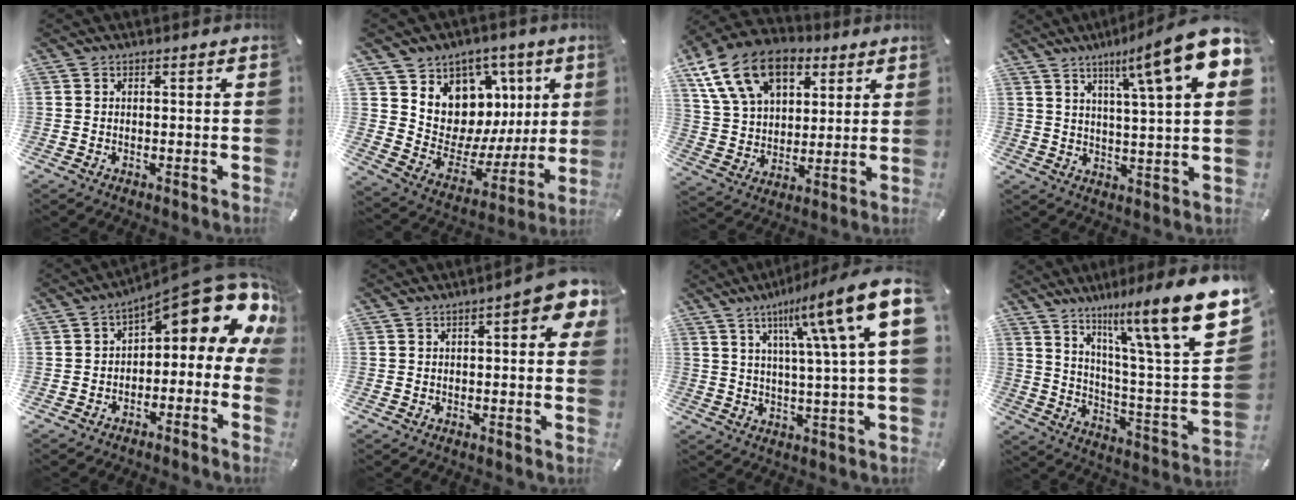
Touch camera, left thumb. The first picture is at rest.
{"total": 9.9, "force": [4.6, 8.6, 1.4], "torque": [-0.014, -0.078, 0.092]}
{"total": 17.3, "force": [9.0, 11.2, 9.5], "torque": [-0.203, -0.028, 0.166]}
{"total": 15.6, "force": [8.7, 1.2, 12.9], "torque": [-0.195, -0.056, 0.124]}
{"total": 14.1, "force": [6.2, 6.2, 11.1], "torque": [-0.138, -0.055, 0.097]}
{"total": 8.1, "force": [3.0, 2.6, 7.1], "torque": [-0.093, -0.010, 0.047]}
{"total": 17.4, "force": [7.3, 2.6, 15.6], "torque": [-0.243, -0.036, 0.101]}
{"total": 19.7, "force": [13.1, 3.7, 14.3], "torque": [-0.209, -0.100, 0.199]}